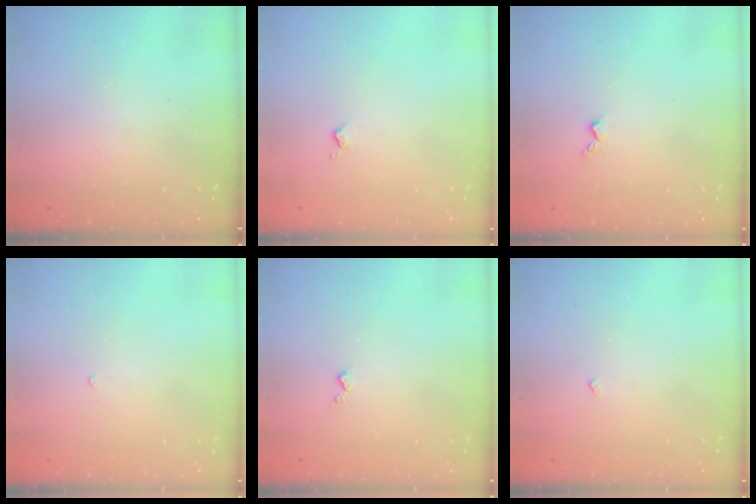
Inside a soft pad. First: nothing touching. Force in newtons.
{"total": 3.1, "press": 3.0, "slide": 0.6}
{"total": 2.9, "press": 2.9, "slide": 0.5}
{"total": 2.1, "press": 2.1, "slide": 0.4}
{"total": 3.0, "press": 2.9, "slide": 0.5}
{"total": 2.4, "press": 2.3, "slide": 0.4}